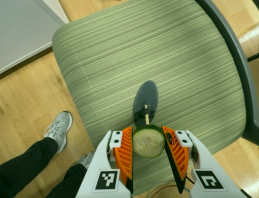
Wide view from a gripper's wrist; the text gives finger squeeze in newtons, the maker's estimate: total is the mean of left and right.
{"total": 9.6, "left": 10.4, "right": 8.8}